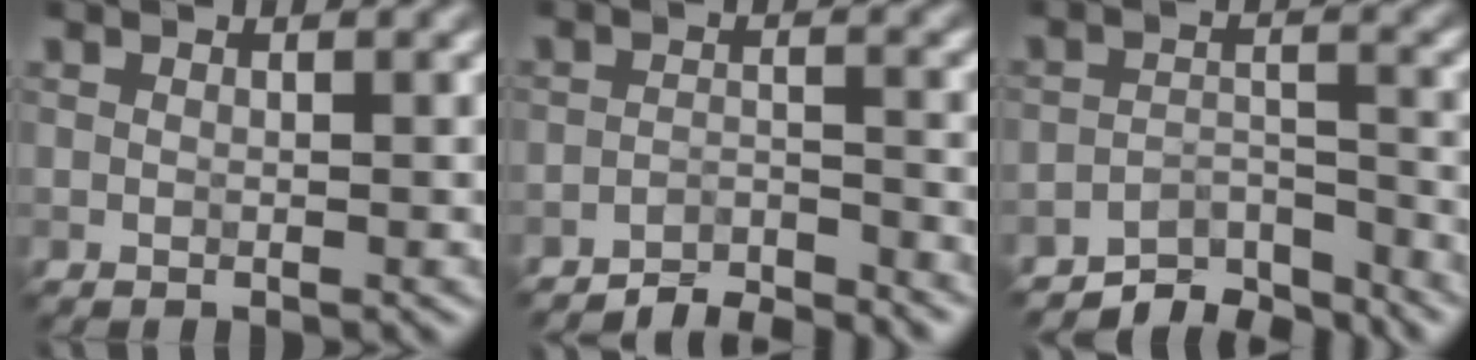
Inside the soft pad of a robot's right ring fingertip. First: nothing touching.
{"total": 3.8, "force": [-3.6, 0.4, 1.0], "torque": [-0.008, 0.005, -0.069]}
{"total": 5.3, "force": [-4.9, 1.3, 1.3], "torque": [-0.012, 0.000, -0.084]}